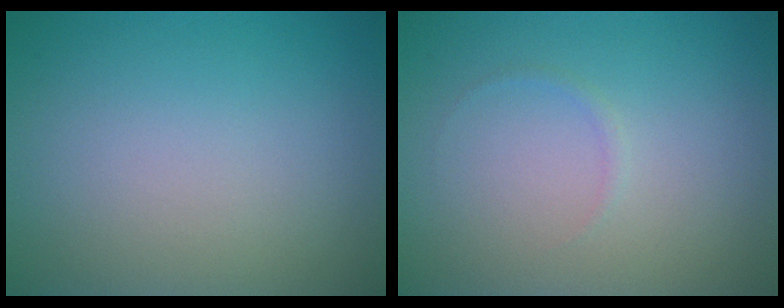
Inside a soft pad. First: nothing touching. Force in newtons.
{"total": 1.2, "press": 1.2, "slide": 0.2}